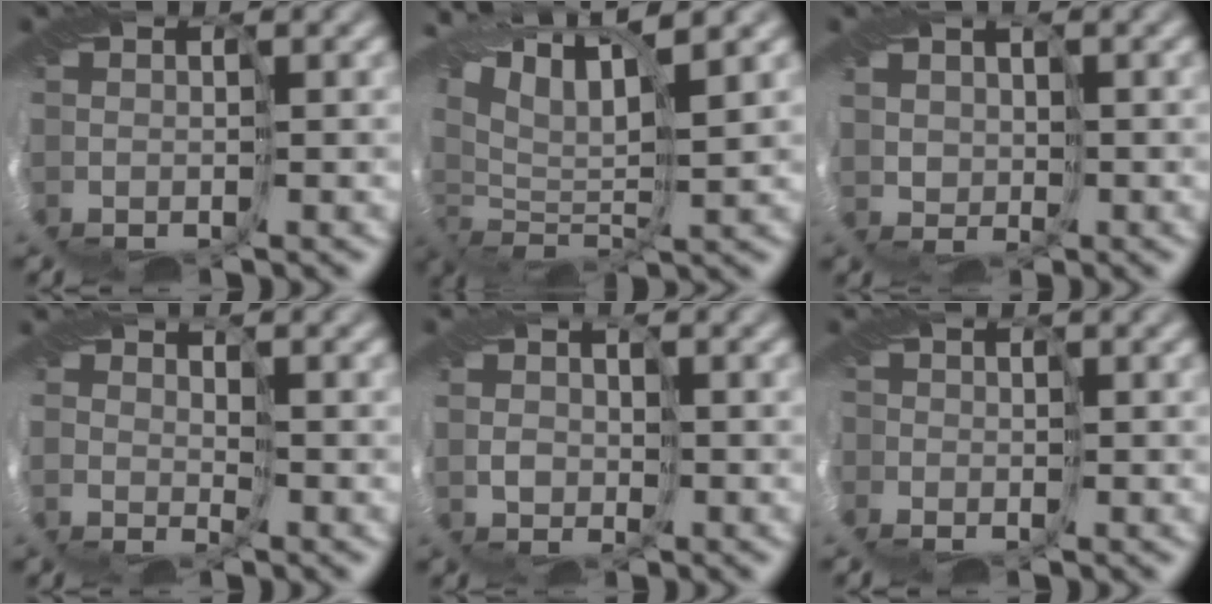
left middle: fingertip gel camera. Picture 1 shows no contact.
{"total": 8.6, "force": [6.2, 2.3, 5.5], "torque": [-0.131, 0.020, 0.111]}
{"total": 2.5, "force": [1.8, -0.1, -1.8], "torque": [0.019, 0.007, 0.038]}
{"total": 2.0, "force": [1.2, -0.9, -1.4], "torque": [0.017, 0.000, 0.023]}
{"total": 1.8, "force": [0.9, 0.0, -1.6], "torque": [0.021, 0.005, 0.018]}
{"total": 2.6, "force": [-1.4, 2.2, 0.3], "torque": [-0.017, -0.007, -0.014]}